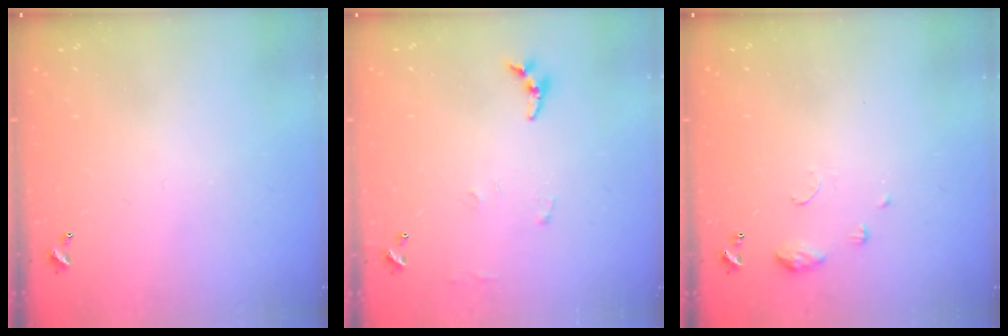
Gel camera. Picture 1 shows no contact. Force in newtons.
{"total": 6.0, "press": 5.9, "slide": 0.7}
{"total": 6.3, "press": 6.3, "slide": 0.8}